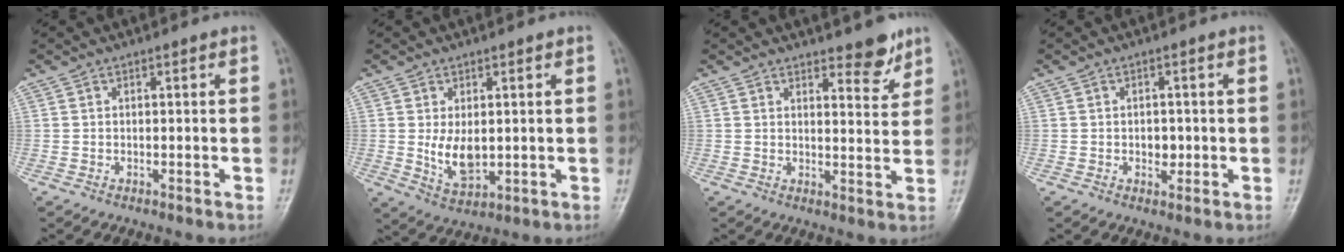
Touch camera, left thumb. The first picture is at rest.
{"total": 6.5, "force": [0.4, 3.9, 5.2], "torque": [-0.080, -0.017, 0.018]}
{"total": 5.0, "force": [3.9, 1.7, 2.7], "torque": [-0.016, -0.032, 0.053]}
{"total": 2.8, "force": [-0.3, 2.1, 1.8], "torque": [-0.011, 0.002, -0.003]}